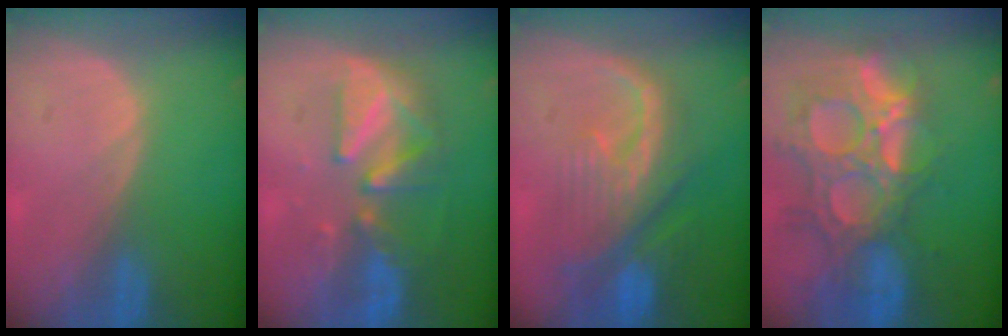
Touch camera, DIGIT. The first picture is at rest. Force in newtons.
{"total": 8.3, "press": 8.1, "slide": 1.9}
{"total": 10.1, "press": 9.0, "slide": 4.4}
{"total": 14.3, "press": 11.9, "slide": 7.8}